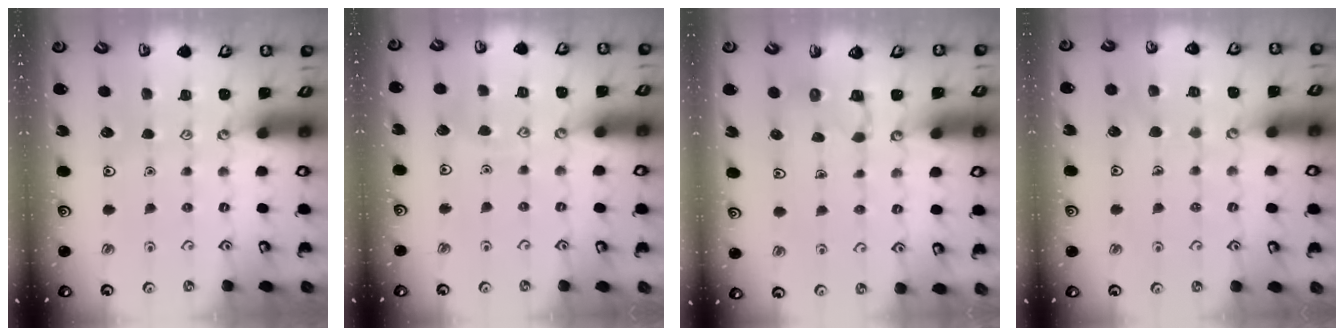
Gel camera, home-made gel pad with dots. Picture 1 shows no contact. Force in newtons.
{"total": 3.2, "press": 3.2, "slide": 0.3}
{"total": 2.9, "press": 2.9, "slide": 0.3}
{"total": 5.3, "press": 5.2, "slide": 0.4}